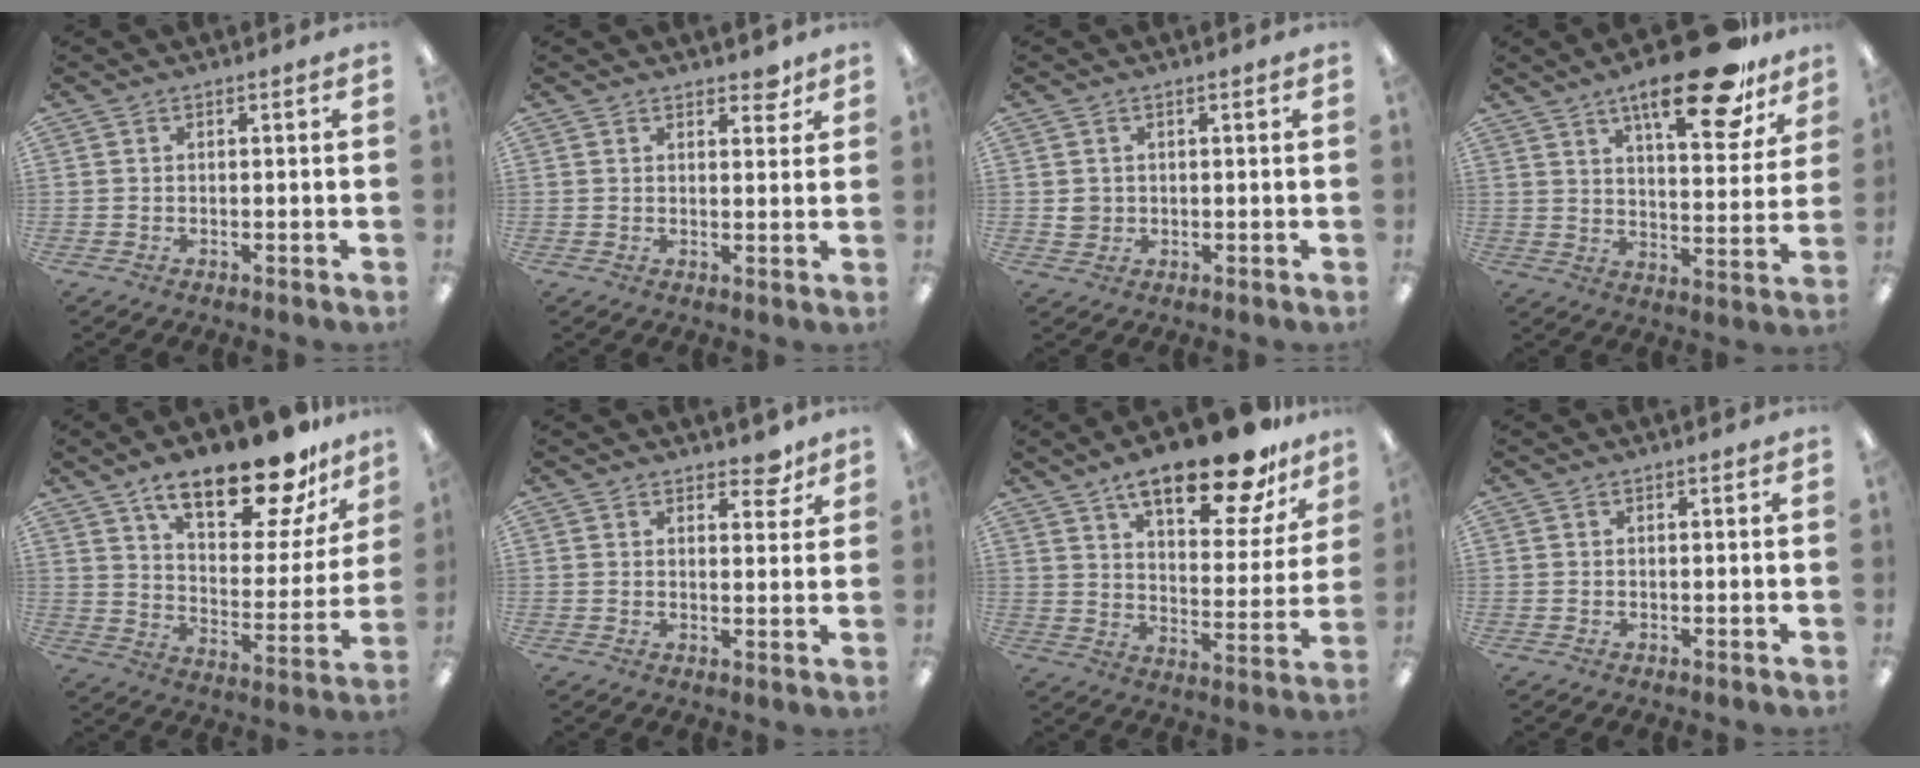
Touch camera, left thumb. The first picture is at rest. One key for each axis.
{"total": 3.3, "fx": 2.7, "fy": 1.3, "fz": 1.3, "tx": 0.003, "ty": -0.016, "tz": 0.043}
{"total": 2.4, "fx": 0.5, "fy": 2.3, "fz": 0.5, "tx": -0.004, "ty": 0.000, "tz": 0.007}
{"total": 20.1, "fx": 13.8, "fy": 6.2, "fz": 13.3, "tx": -0.193, "ty": -0.077, "tz": 0.217}
{"total": 22.5, "fx": 16.8, "fy": 7.7, "fz": 13.0, "tx": -0.197, "ty": -0.104, "tz": 0.278}
{"total": 4.9, "fx": 3.8, "fy": 2.2, "fz": 2.1, "tx": -0.009, "ty": -0.023, "tz": 0.063}
{"total": 19.1, "fx": 13.8, "fy": 6.6, "fz": 11.4, "tx": -0.162, "ty": -0.082, "tz": 0.225}
{"total": 0.0}